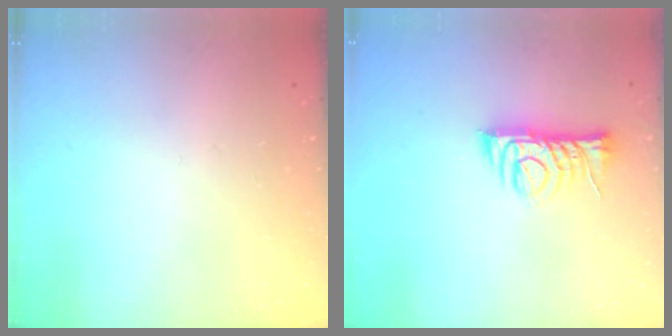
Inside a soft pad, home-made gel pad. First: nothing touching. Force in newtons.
{"total": 8.2, "press": 8.2, "slide": 0.6}